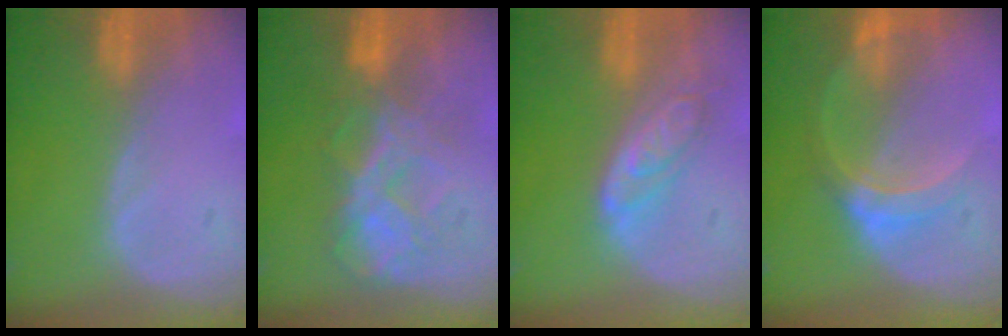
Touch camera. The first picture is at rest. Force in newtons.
{"total": 7.1, "press": 6.9, "slide": 1.7}
{"total": 6.2, "press": 5.5, "slide": 2.8}
{"total": 5.3, "press": 5.2, "slide": 0.8}